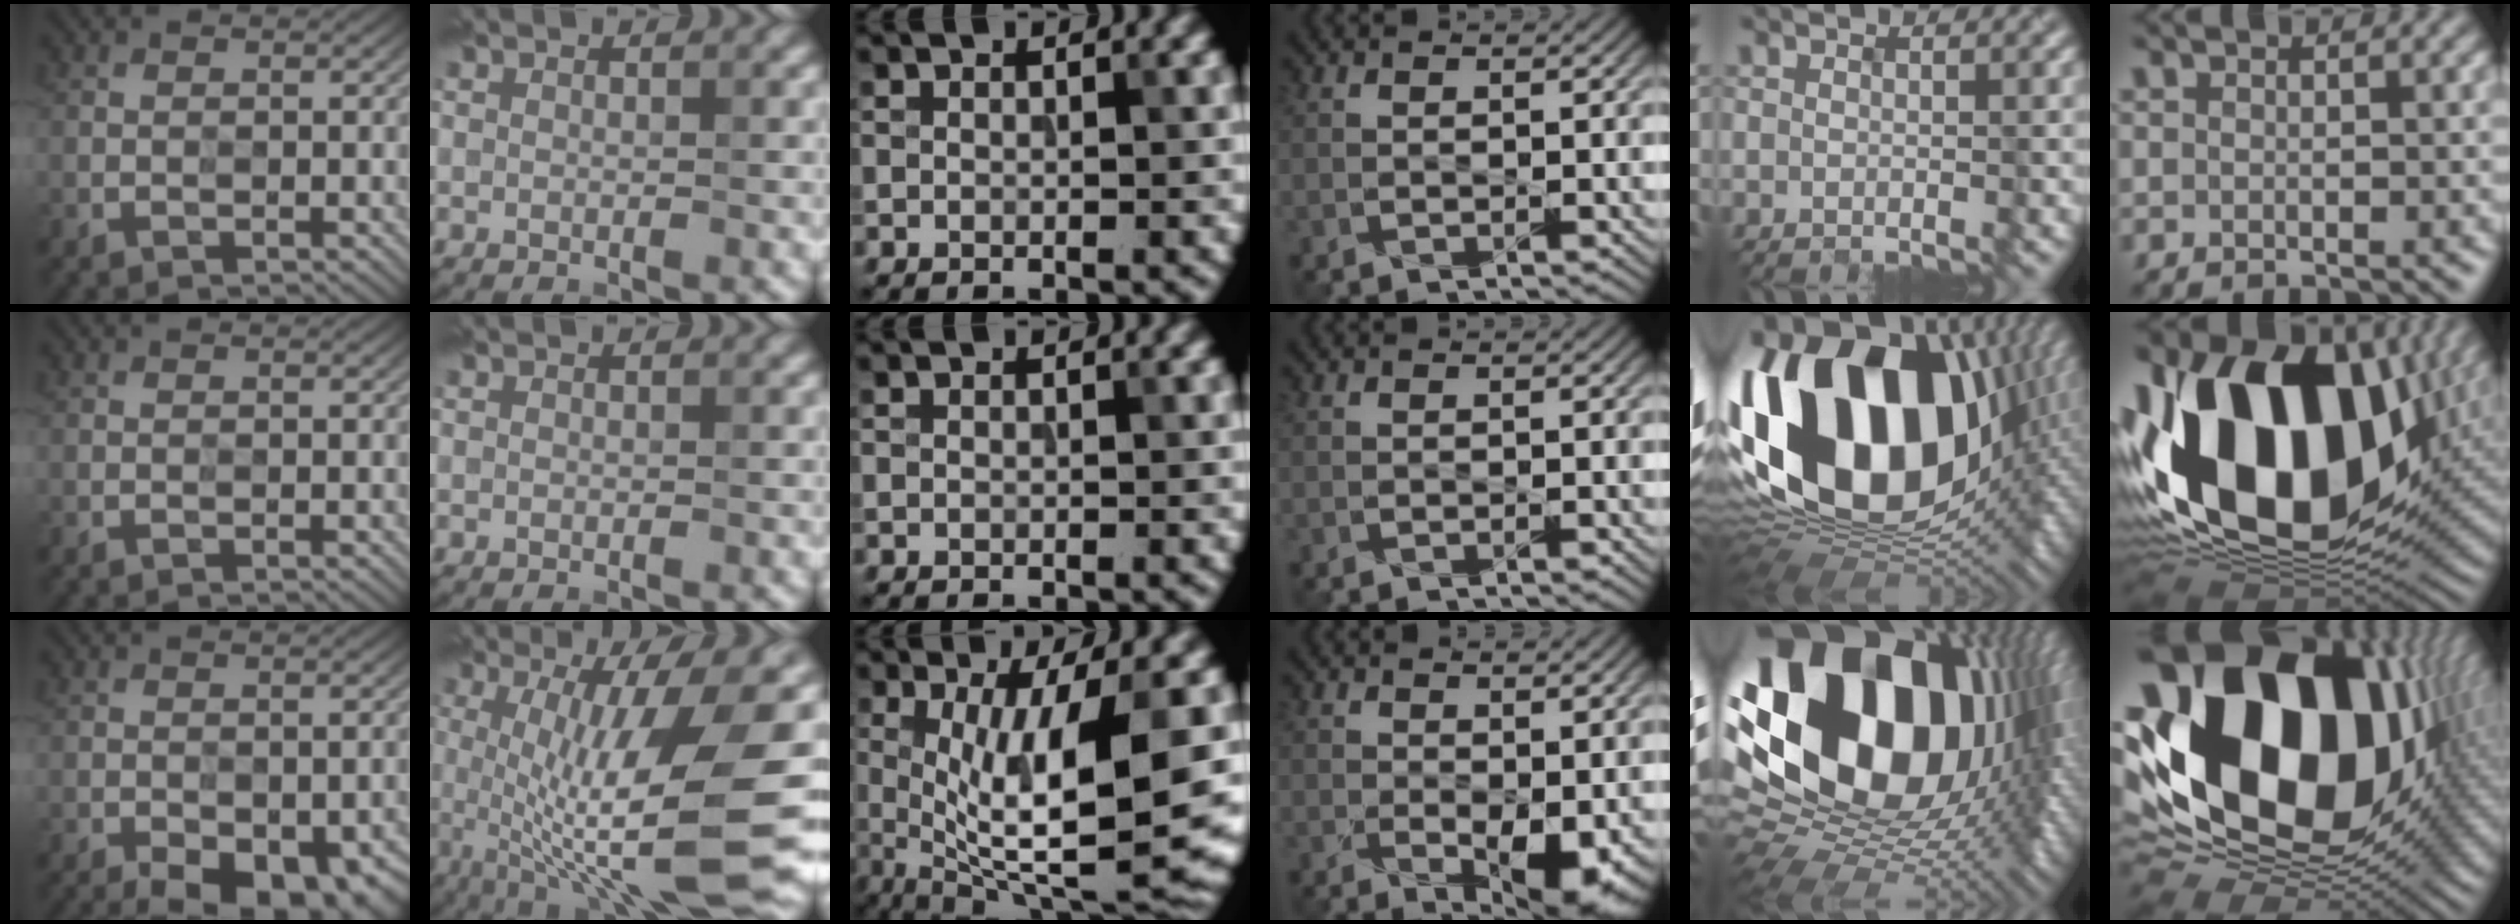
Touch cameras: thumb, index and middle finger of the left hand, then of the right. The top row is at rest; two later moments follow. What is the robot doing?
{"motion": "extract", "object": "power strip"}